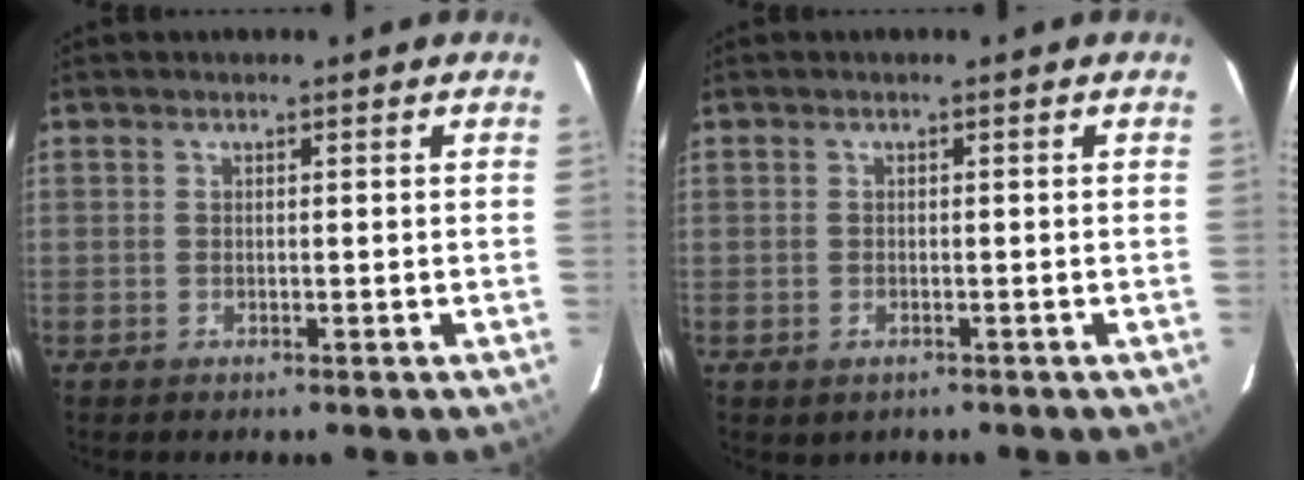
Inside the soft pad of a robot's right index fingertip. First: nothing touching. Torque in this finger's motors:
{"motor_torque": [0.24, -0.52, 0.00, -0.01]}